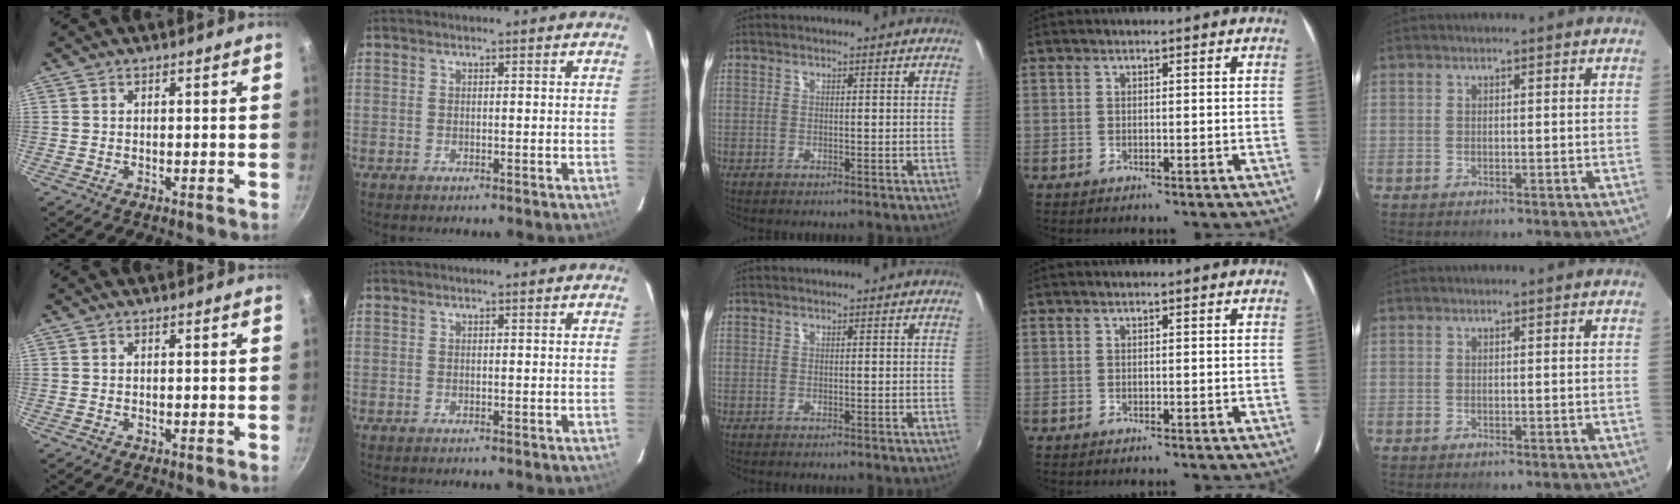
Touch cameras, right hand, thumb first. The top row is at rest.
{}